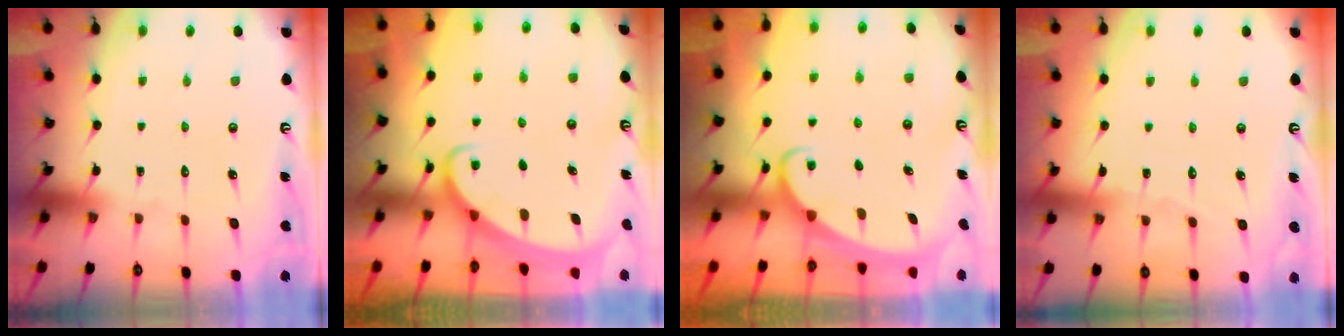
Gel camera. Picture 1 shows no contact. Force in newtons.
{"total": 2.0, "press": 2.0, "slide": 0.2}
{"total": 2.0, "press": 2.0, "slide": 0.3}
{"total": 4.1, "press": 4.1, "slide": 0.5}